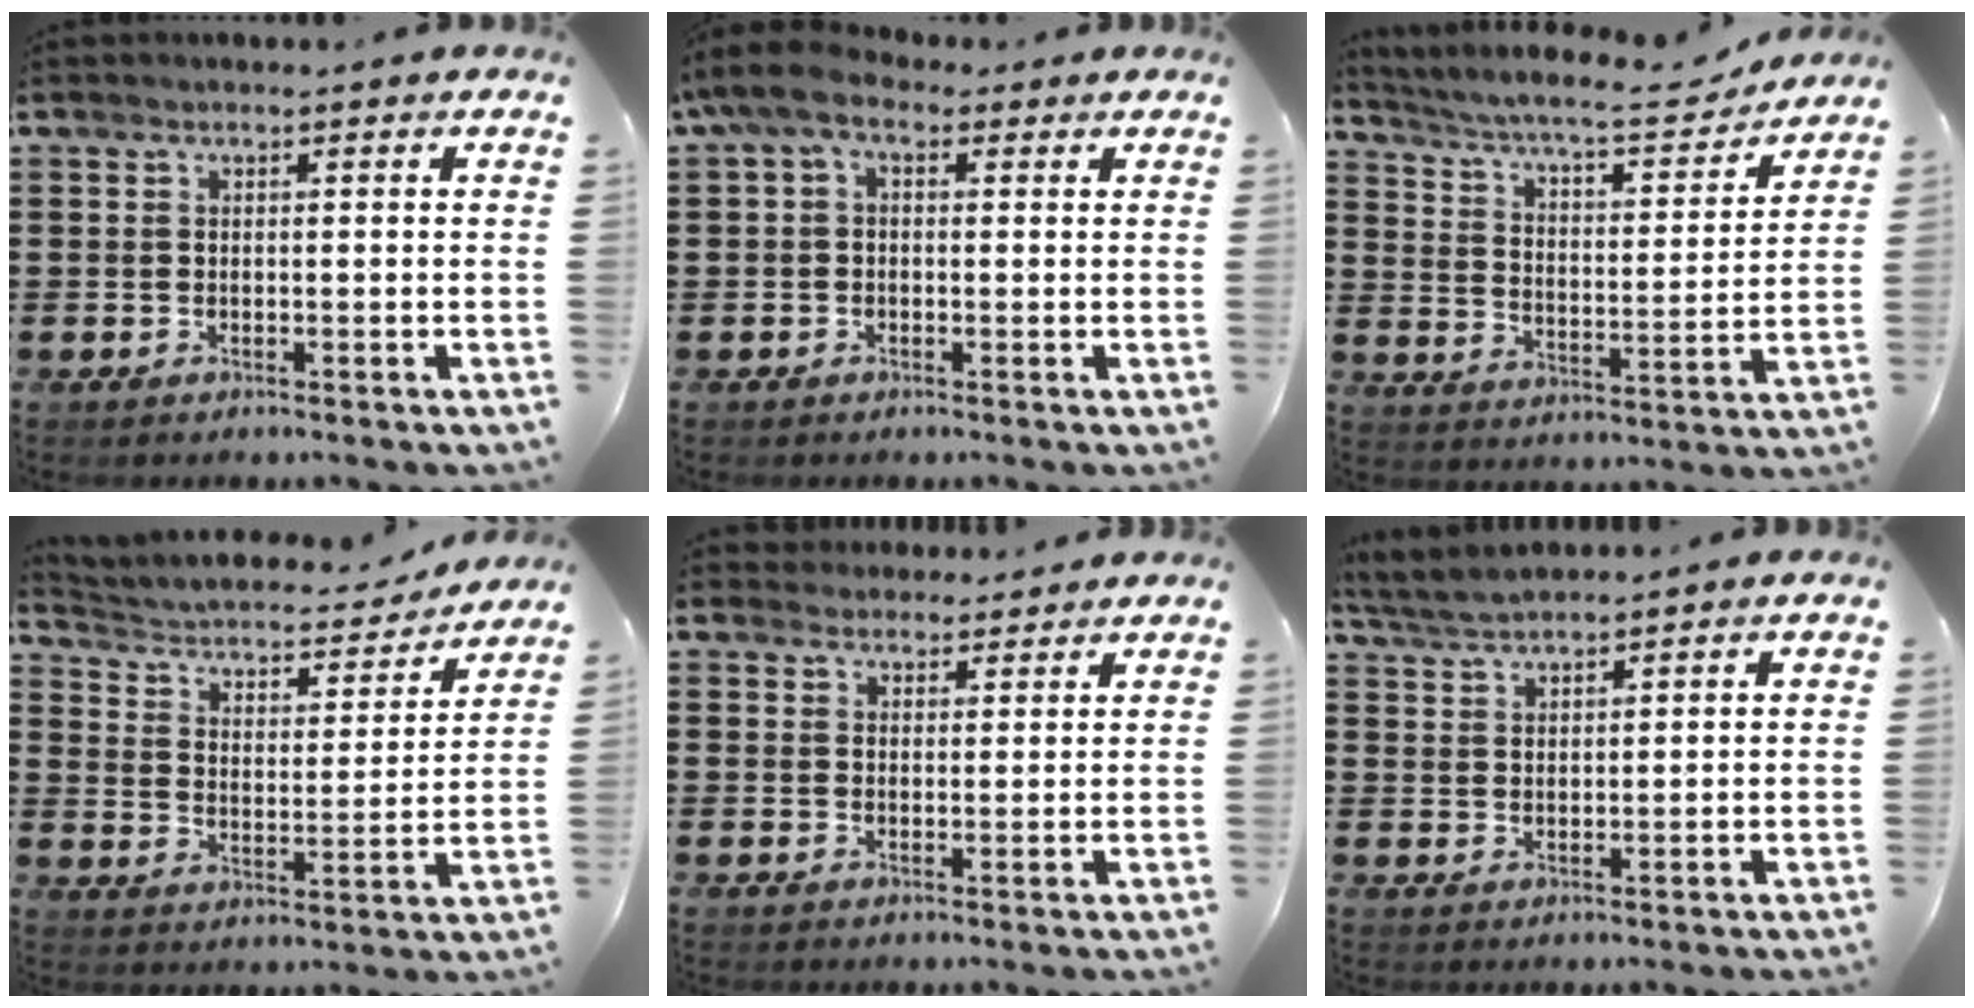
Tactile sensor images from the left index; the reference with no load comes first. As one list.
[{"total": 4.9, "force": [1.7, 2.2, 4.0], "torque": [-0.095, -0.003, 0.025]}, {"total": 7.1, "force": [6.3, 0.2, 3.2], "torque": [-0.089, -0.039, 0.103]}, {"total": 3.3, "force": [3.0, 0.8, 1.3], "torque": [-0.045, -0.027, 0.040]}, {"total": 2.9, "force": [2.8, 0.9, -0.1], "torque": [-0.007, -0.002, 0.055]}, {"total": 3.2, "force": [3.0, 0.4, 0.9], "torque": [-0.028, -0.004, 0.057]}]